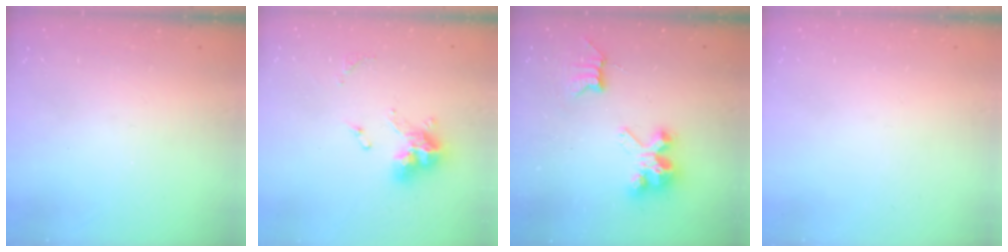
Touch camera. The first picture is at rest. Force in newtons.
{"total": 11.0, "press": 10.9, "slide": 0.8}
{"total": 7.8, "press": 7.7, "slide": 0.5}
{"total": 0.0}